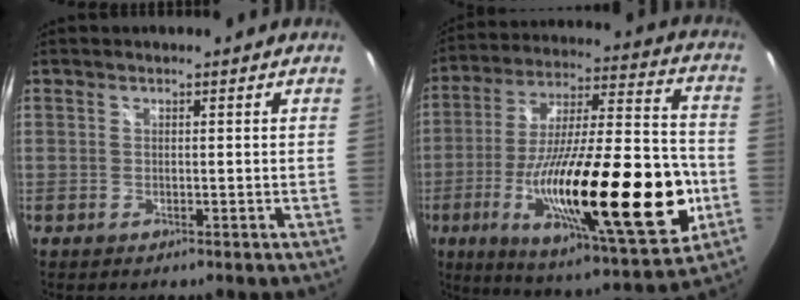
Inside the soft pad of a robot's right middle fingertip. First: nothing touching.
{"total": 32.0, "force": [-9.2, 7.3, 29.8], "torque": [-0.505, -0.040, -0.136]}